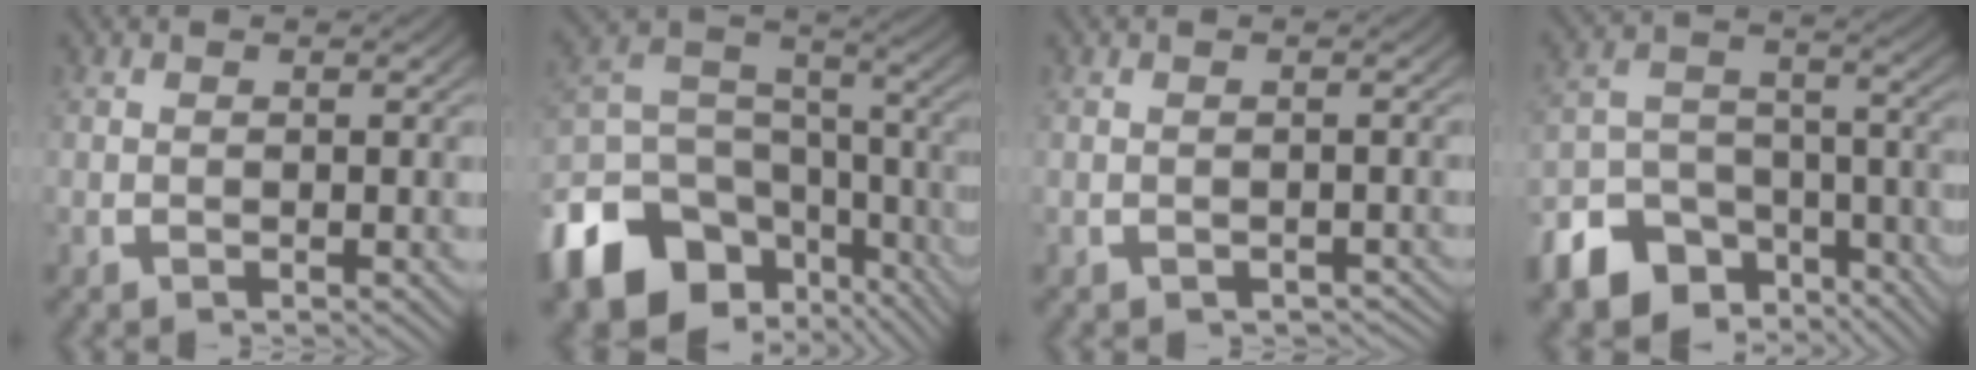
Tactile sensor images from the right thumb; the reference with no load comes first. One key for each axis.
{"total": 14.7, "fx": -7.1, "fy": 9.8, "fz": 8.3, "tx": -0.154, "ty": -0.045, "tz": -0.105}
{"total": 1.9, "fx": -1.8, "fy": 0.6, "fz": 0.4, "tx": -0.002, "ty": 0.001, "tz": -0.022}
{"total": 10.9, "fx": -7.4, "fy": 6.7, "fz": 4.3, "tx": -0.072, "ty": -0.036, "tz": -0.117}